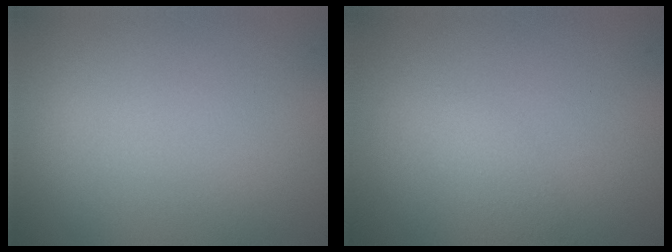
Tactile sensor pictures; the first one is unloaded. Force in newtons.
{"total": 1.1, "press": 1.1, "slide": 0.1}